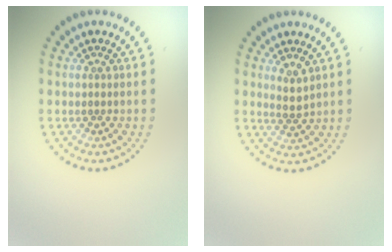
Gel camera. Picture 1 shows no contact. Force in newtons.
{"total": 1.6, "press": 1.4, "slide": 0.9}